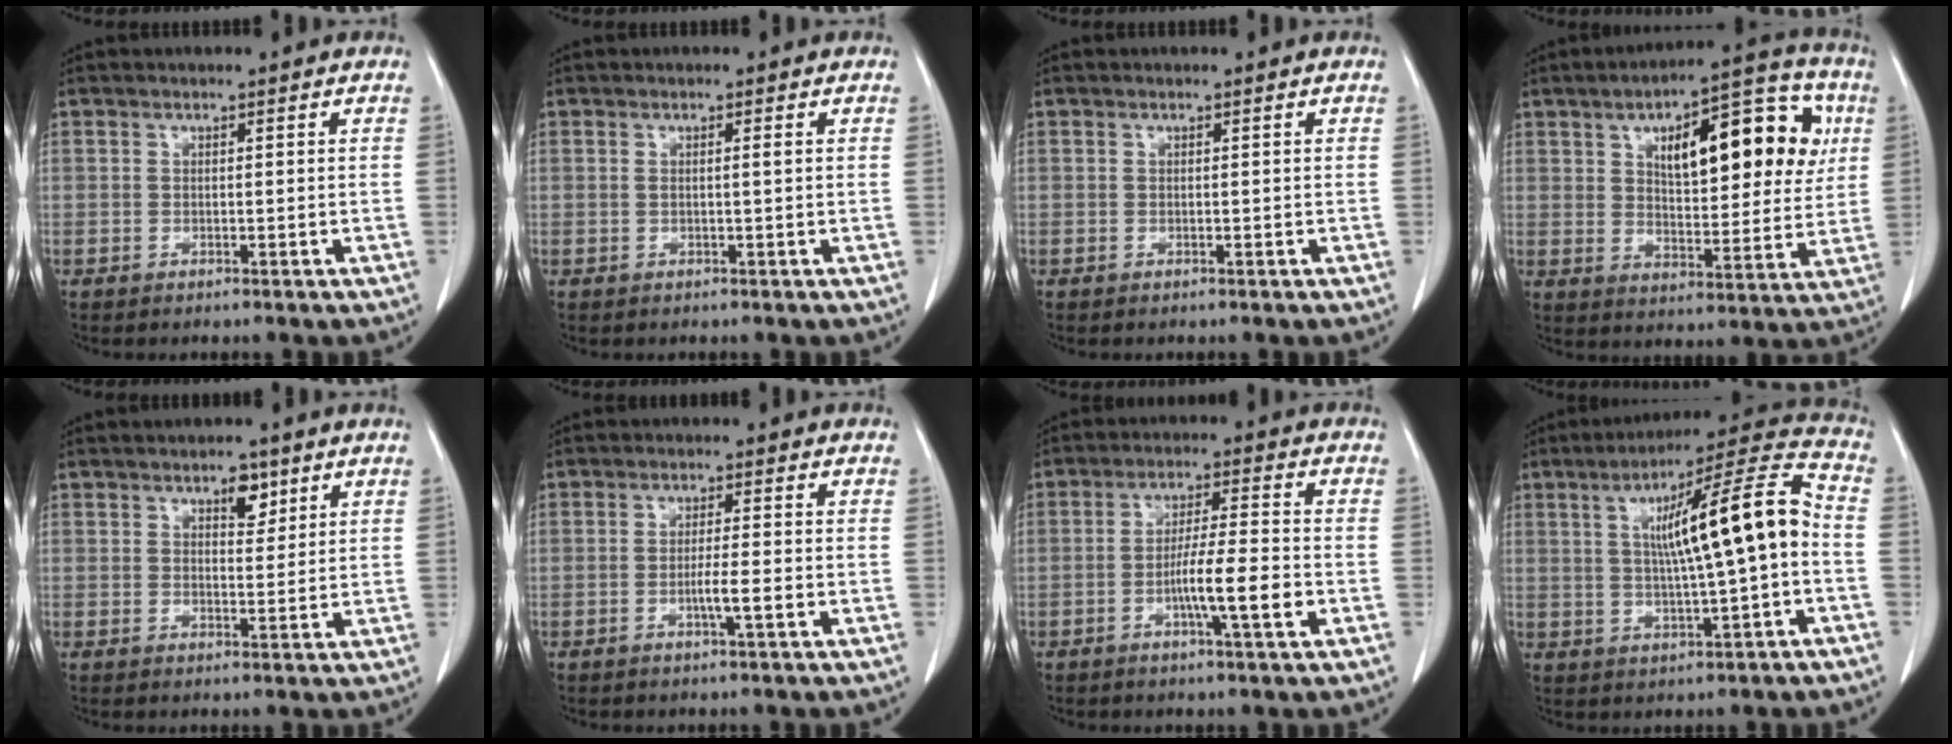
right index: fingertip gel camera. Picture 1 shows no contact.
{"total": 0.8, "force": [0.2, -0.2, 0.7], "torque": [-0.012, 0.003, 0.005]}
{"total": 0.0}
{"total": 18.2, "force": [5.9, 7.1, 15.7], "torque": [-0.219, 0.032, 0.086]}
{"total": 3.4, "force": [2.0, 1.6, 2.1], "torque": [-0.030, -0.001, 0.032]}
{"total": 3.3, "force": [-1.0, -0.3, 3.1], "torque": [-0.054, -0.002, -0.016]}
{"total": 8.1, "force": [-2.5, -0.1, 7.7], "torque": [-0.130, -0.003, -0.045]}
{"total": 14.5, "force": [0.7, 1.1, 14.5], "torque": [-0.225, 0.027, 0.008]}